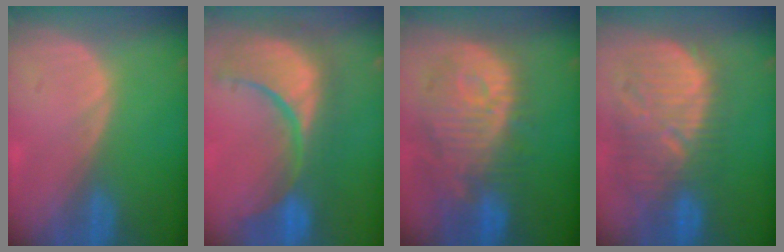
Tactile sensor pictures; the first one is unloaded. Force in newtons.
{"total": 13.0, "press": 11.5, "slide": 6.1}
{"total": 12.6, "press": 11.2, "slide": 5.9}
{"total": 12.3, "press": 11.2, "slide": 5.1}